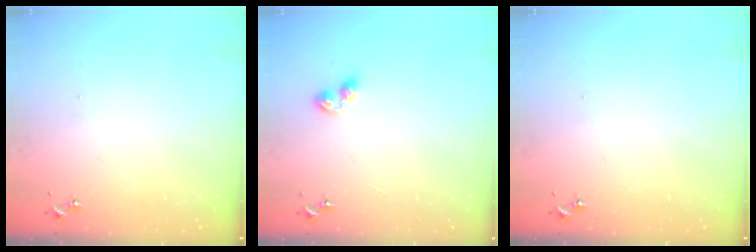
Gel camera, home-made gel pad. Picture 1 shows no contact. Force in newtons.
{"total": 5.2, "press": 5.1, "slide": 0.5}
{"total": 0.0}